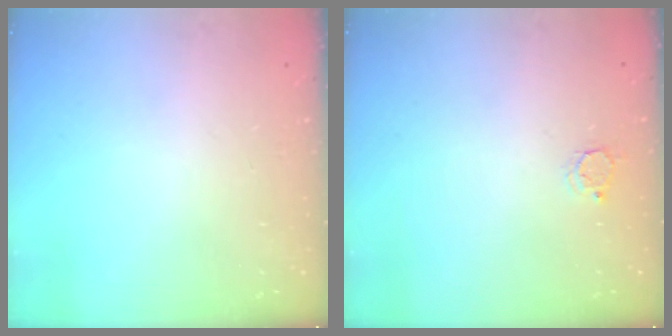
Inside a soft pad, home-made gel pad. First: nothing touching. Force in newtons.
{"total": 2.7, "press": 2.7, "slide": 0.3}